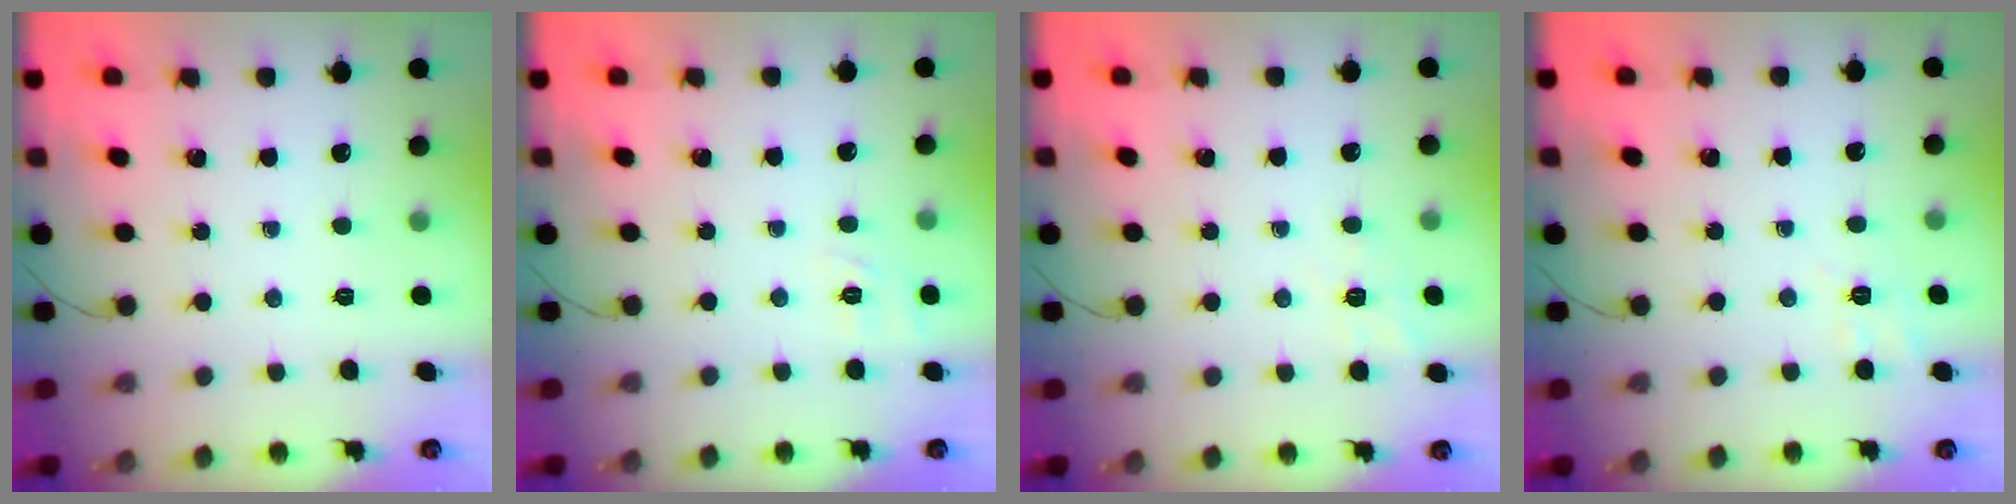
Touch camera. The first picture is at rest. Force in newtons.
{"total": 2.3, "press": 1.3, "slide": 1.9}
{"total": 2.3, "press": 0.9, "slide": 2.1}
{"total": 3.5, "press": 3.0, "slide": 2.0}